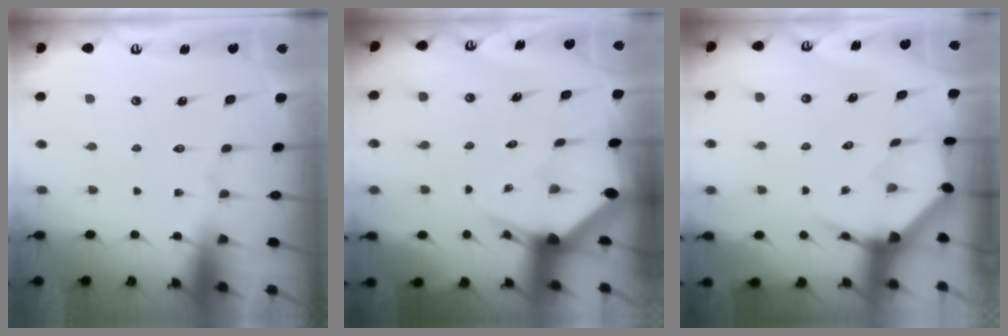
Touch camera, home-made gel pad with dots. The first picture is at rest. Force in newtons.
{"total": 3.4, "press": 3.4, "slide": 0.2}
{"total": 4.0, "press": 3.9, "slide": 0.4}